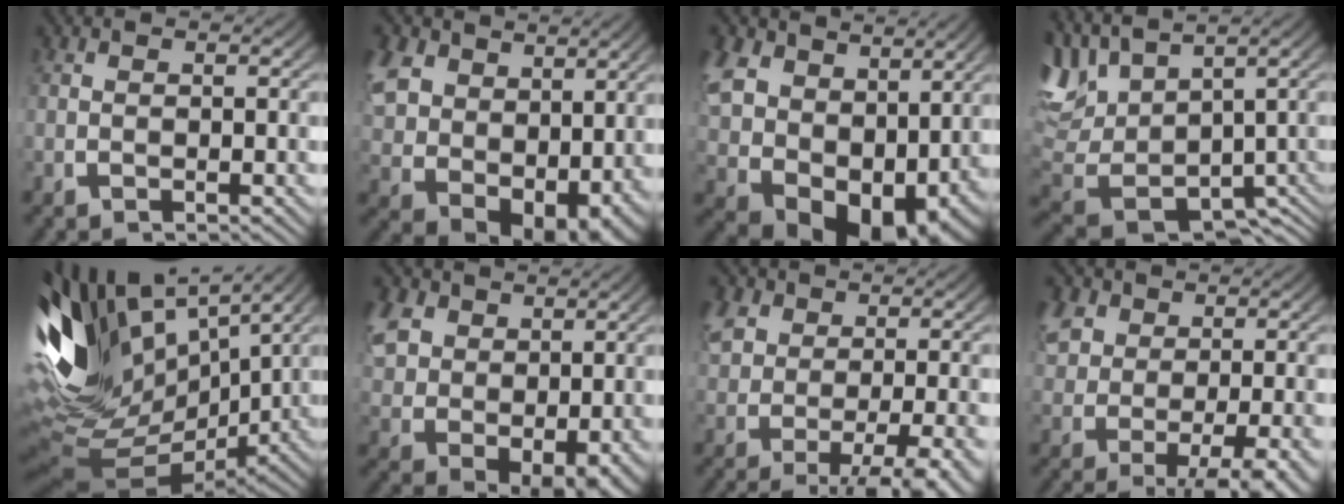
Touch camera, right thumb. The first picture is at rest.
{"total": 11.8, "force": [-1.0, 8.2, 8.4], "torque": [-0.186, -0.061, 0.018]}
{"total": 12.8, "force": [-1.5, 8.7, 9.3], "torque": [-0.198, -0.061, 0.008]}
{"total": 11.0, "force": [-0.8, 7.5, 8.1], "torque": [-0.180, -0.029, 0.010]}
{"total": 17.6, "force": [1.3, 11.5, 13.2], "torque": [-0.300, -0.054, 0.046]}
{"total": 8.3, "force": [0.2, 5.9, 5.8], "torque": [-0.122, -0.042, 0.033]}
{"total": 6.4, "force": [-2.1, 3.5, 5.0], "torque": [-0.094, -0.027, -0.008]}
{"total": 6.4, "force": [-0.8, 3.8, 5.0], "torque": [-0.096, -0.027, 0.013]}